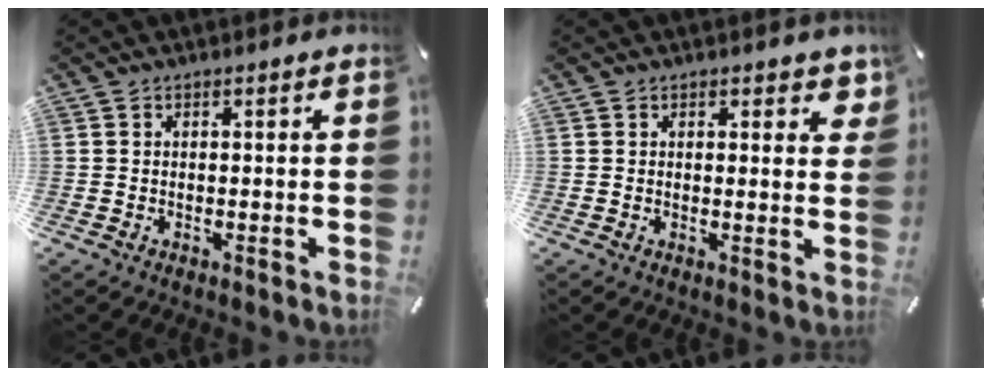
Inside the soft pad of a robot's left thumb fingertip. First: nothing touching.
{"total": 2.7, "force": [1.6, 1.6, 1.5], "torque": [-0.009, -0.003, 0.023]}